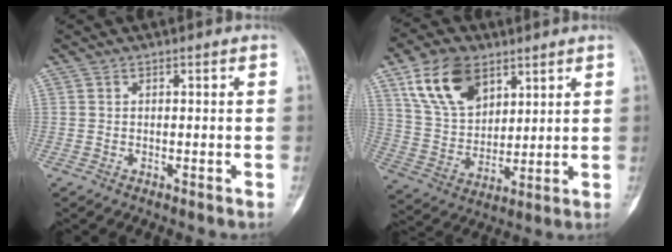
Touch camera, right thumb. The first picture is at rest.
{"total": 14.6, "force": [7.9, 8.8, 8.6], "torque": [-0.132, -0.026, 0.159]}